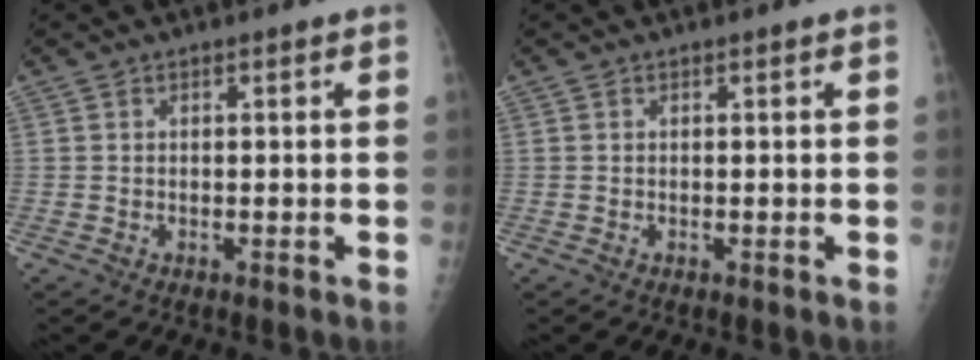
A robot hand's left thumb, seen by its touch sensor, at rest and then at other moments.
{"total": 0.0}